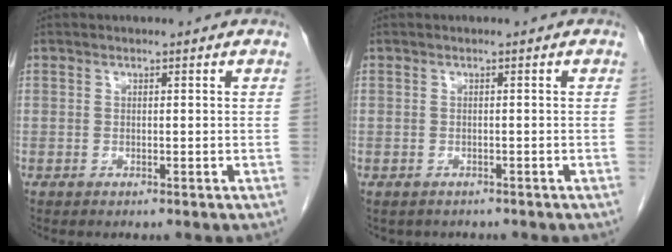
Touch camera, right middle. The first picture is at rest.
{"total": 2.1, "force": [-1.7, 1.2, 0.3], "torque": [-0.009, 0.001, -0.017]}